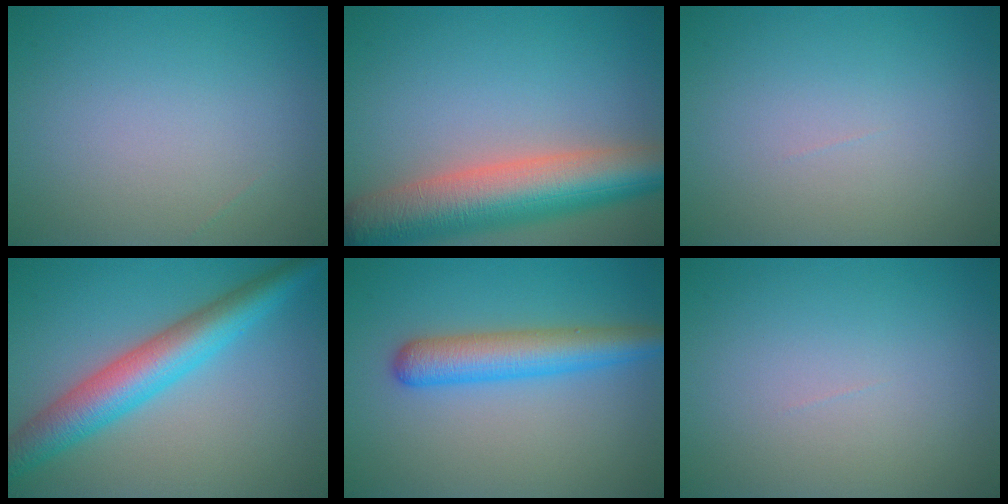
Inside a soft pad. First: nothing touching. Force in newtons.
{"total": 9.7, "press": 9.6, "slide": 0.5}
{"total": 0.0}
{"total": 6.7, "press": 6.7, "slide": 0.1}
{"total": 4.8, "press": 4.8, "slide": 0.2}
{"total": 0.0}